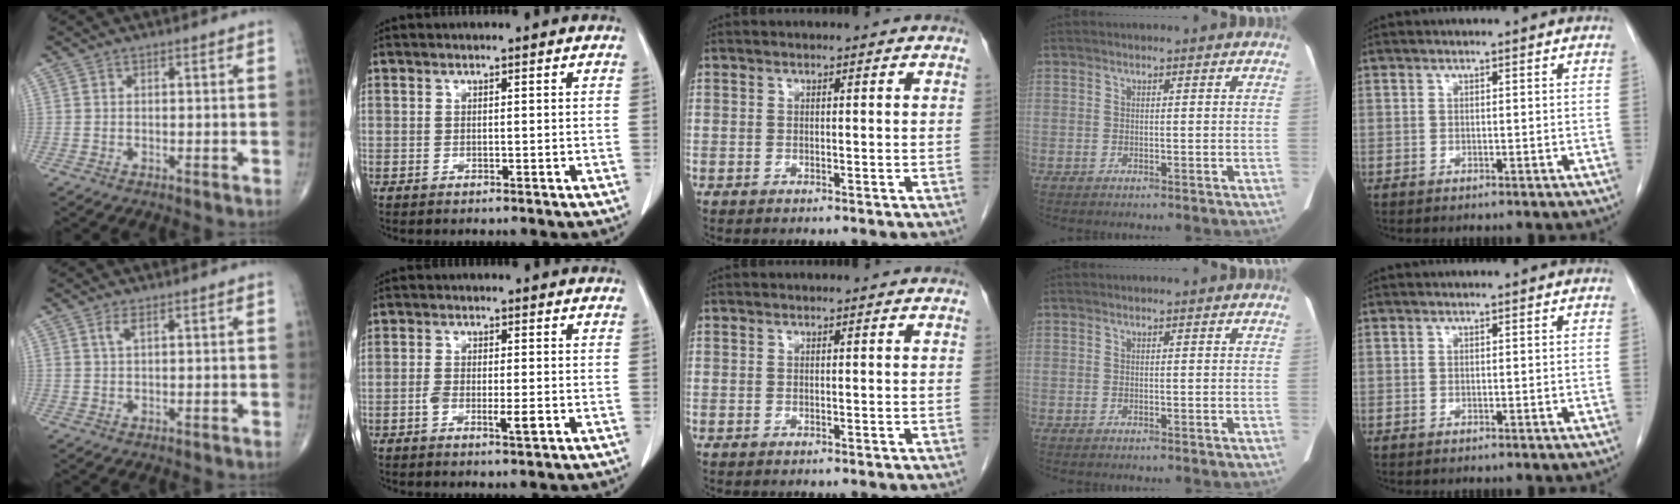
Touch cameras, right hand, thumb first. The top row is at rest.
{"thumb": {"total": 2.0, "force": [1.0, 0.7, 1.6], "torque": [-0.037, 0.000, 0.025]}, "index": {"total": 4.2, "force": [-1.4, 1.1, 3.8], "torque": [-0.065, -0.002, -0.020]}}